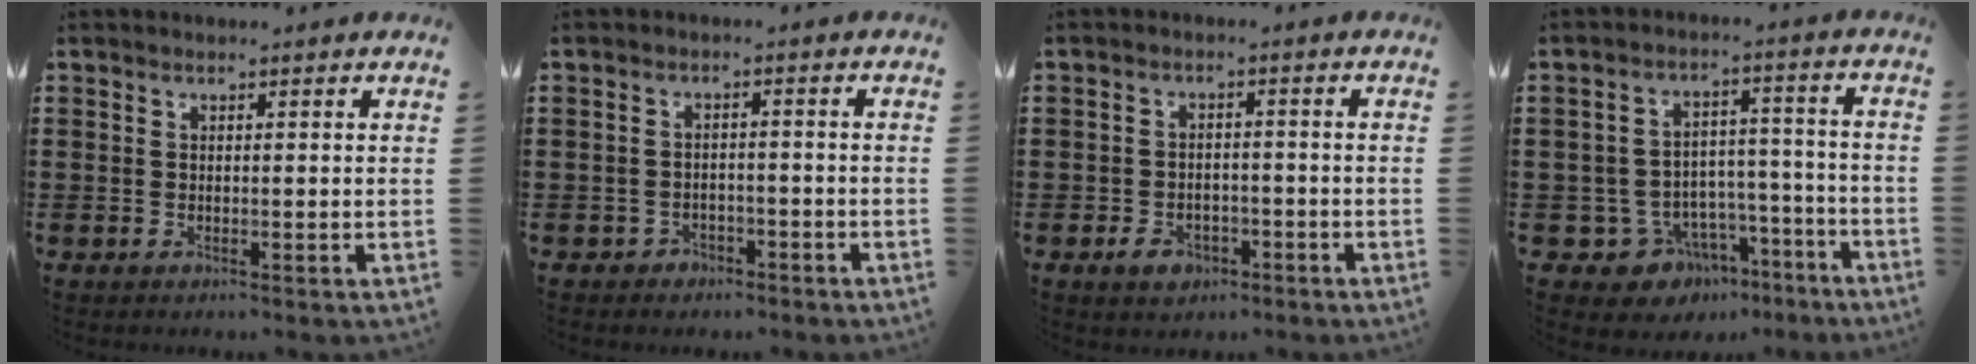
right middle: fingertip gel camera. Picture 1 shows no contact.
{"total": 1.8, "force": [-1.6, 0.8, 0.0], "torque": [-0.007, 0.003, -0.038]}
{"total": 3.2, "force": [-2.0, 2.0, 1.5], "torque": [-0.028, 0.003, -0.041]}
{"total": 6.3, "force": [-4.5, 4.3, 0.8], "torque": [-0.024, 0.026, -0.082]}